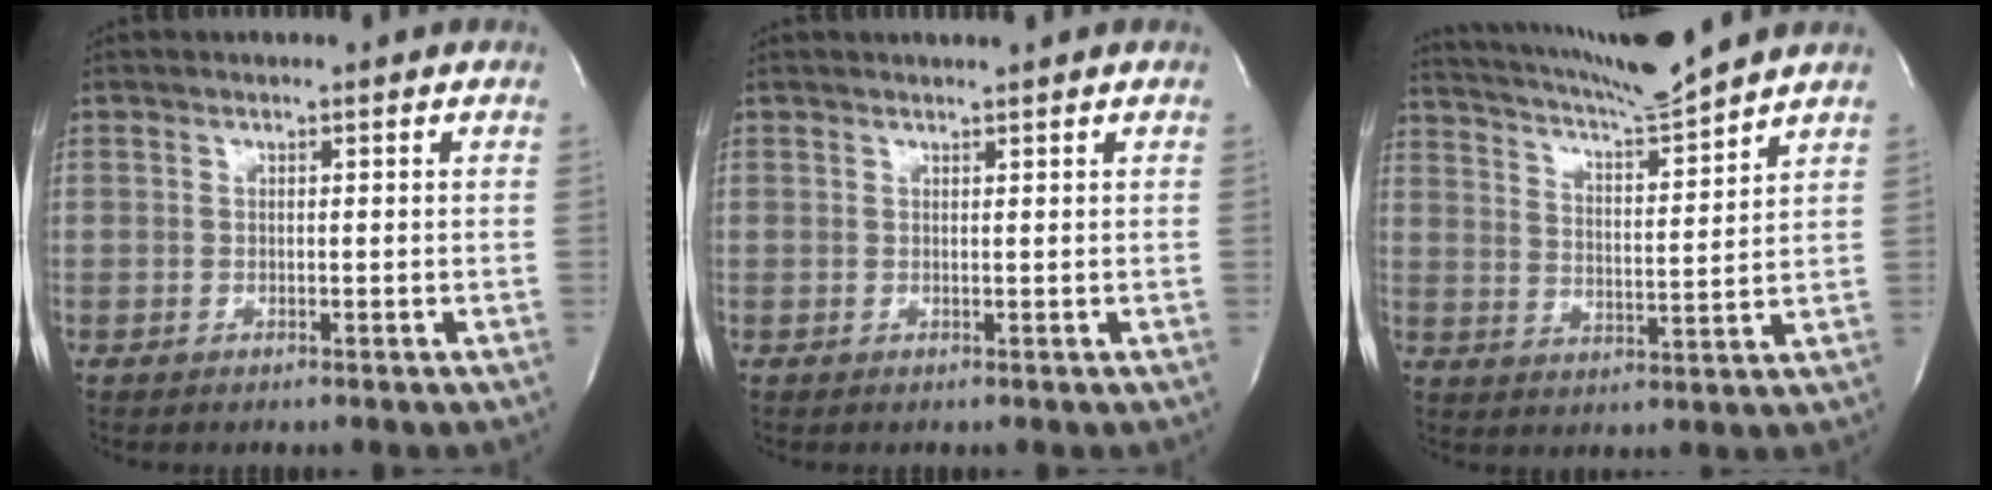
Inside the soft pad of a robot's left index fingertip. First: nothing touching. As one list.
[{"total": 1.0, "force": [0.8, -0.4, 0.3], "torque": [-0.005, -0.002, 0.017]}, {"total": 11.5, "force": [10.7, -2.0, 3.7], "torque": [-0.076, -0.023, 0.176]}]